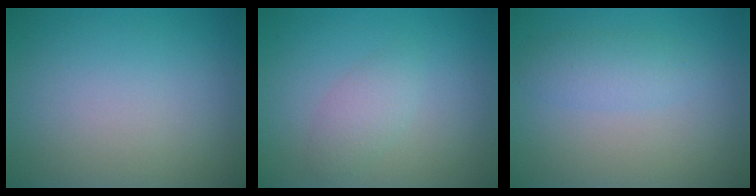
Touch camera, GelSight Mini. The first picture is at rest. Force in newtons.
{"total": 1.8, "press": 1.8, "slide": 0.1}
{"total": 2.1, "press": 2.0, "slide": 0.2}